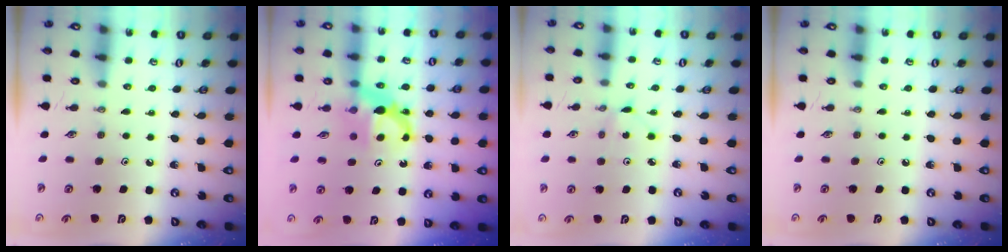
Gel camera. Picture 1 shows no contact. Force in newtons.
{"total": 7.1, "press": 7.1, "slide": 0.3}
{"total": 1.2, "press": 1.2, "slide": 0.1}
{"total": 0.0}